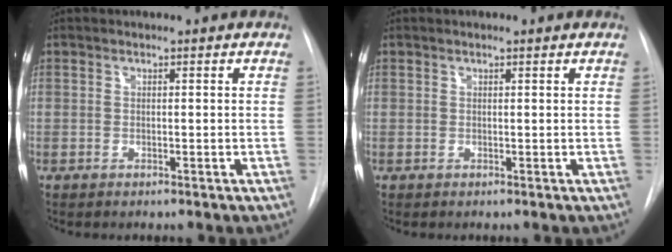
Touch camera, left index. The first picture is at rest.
{"total": 0.5, "force": [0.2, 0.1, 0.5], "torque": [-0.009, 0.003, 0.000]}